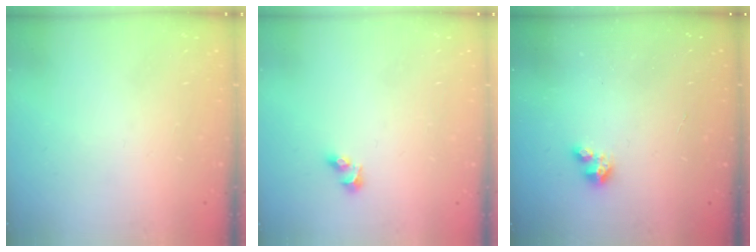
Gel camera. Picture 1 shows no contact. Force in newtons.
{"total": 4.5, "press": 4.0, "slide": 2.0}
{"total": 2.9, "press": 2.9, "slide": 0.2}